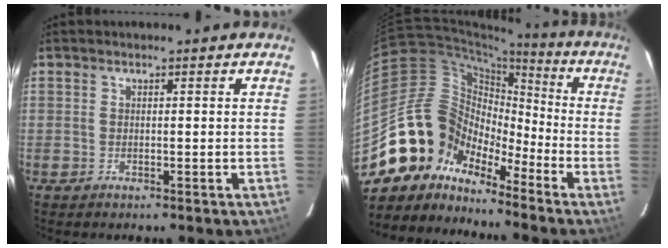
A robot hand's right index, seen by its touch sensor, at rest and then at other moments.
{"total": 12.8, "force": [-9.9, 7.6, 2.6], "torque": [-0.054, 0.039, -0.200]}